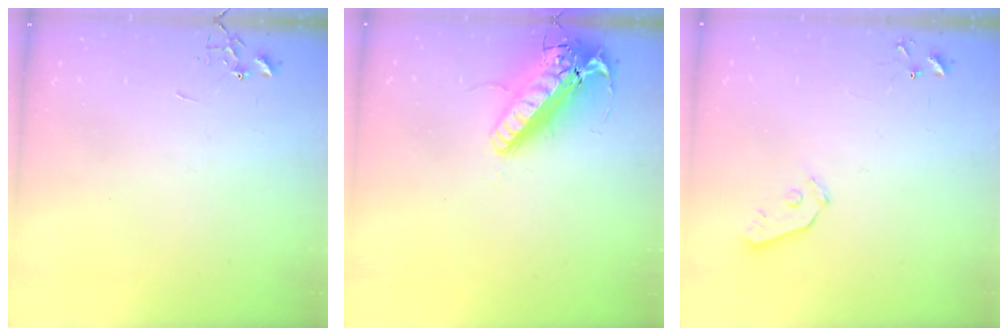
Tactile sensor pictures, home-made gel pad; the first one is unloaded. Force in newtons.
{"total": 21.1, "press": 20.8, "slide": 3.7}
{"total": 5.7, "press": 5.7, "slide": 0.4}